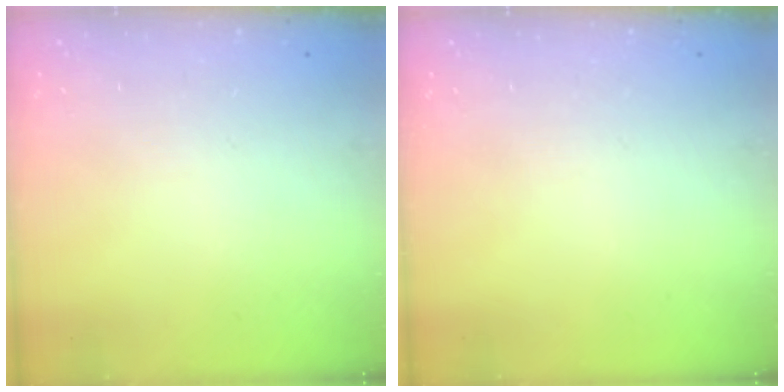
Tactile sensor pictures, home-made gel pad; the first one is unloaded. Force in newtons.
{"total": 0.0}